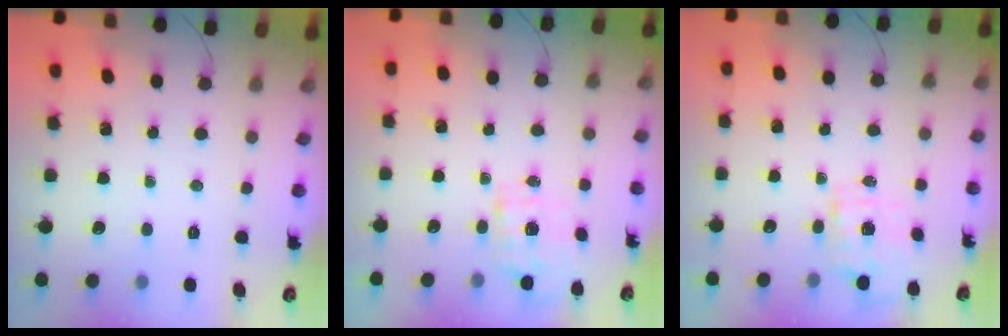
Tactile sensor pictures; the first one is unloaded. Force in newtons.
{"total": 1.8, "press": 1.8, "slide": 0.5}
{"total": 1.7, "press": 1.6, "slide": 0.6}